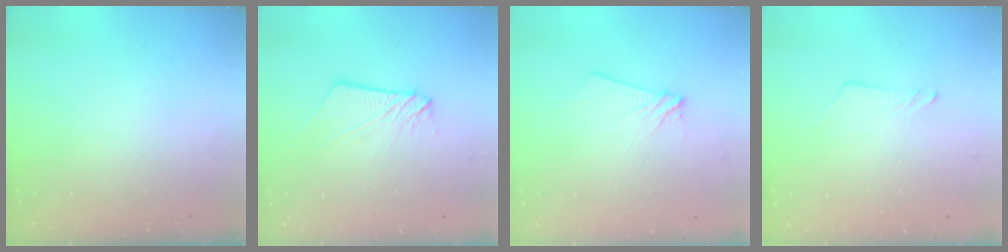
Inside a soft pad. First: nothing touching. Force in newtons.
{"total": 3.6, "press": 3.6, "slide": 0.3}
{"total": 4.6, "press": 4.6, "slide": 0.5}
{"total": 1.2, "press": 1.2, "slide": 0.1}